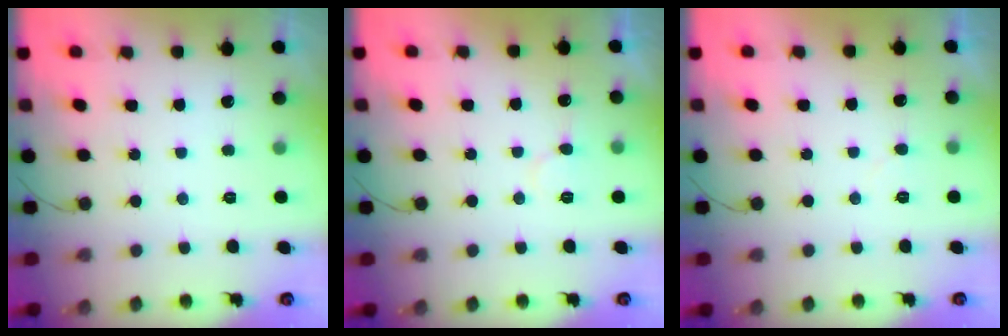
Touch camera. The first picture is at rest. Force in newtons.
{"total": 6.0, "press": 6.0, "slide": 0.4}
{"total": 3.8, "press": 3.8, "slide": 0.2}